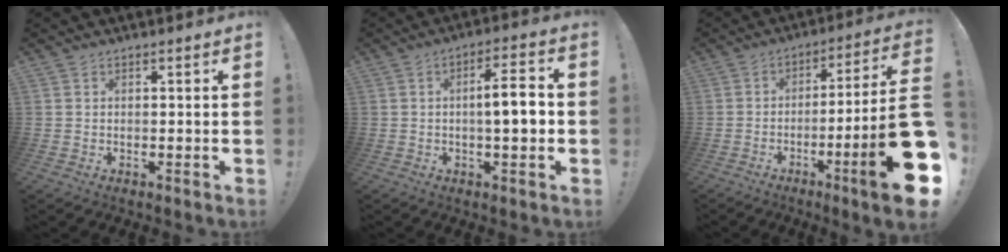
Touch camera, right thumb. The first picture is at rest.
{"total": 8.5, "force": [-0.7, 1.5, 8.4], "torque": [-0.127, 0.006, -0.017]}
{"total": 20.2, "force": [-6.8, 1.6, 19.0], "torque": [-0.298, 0.026, -0.106]}